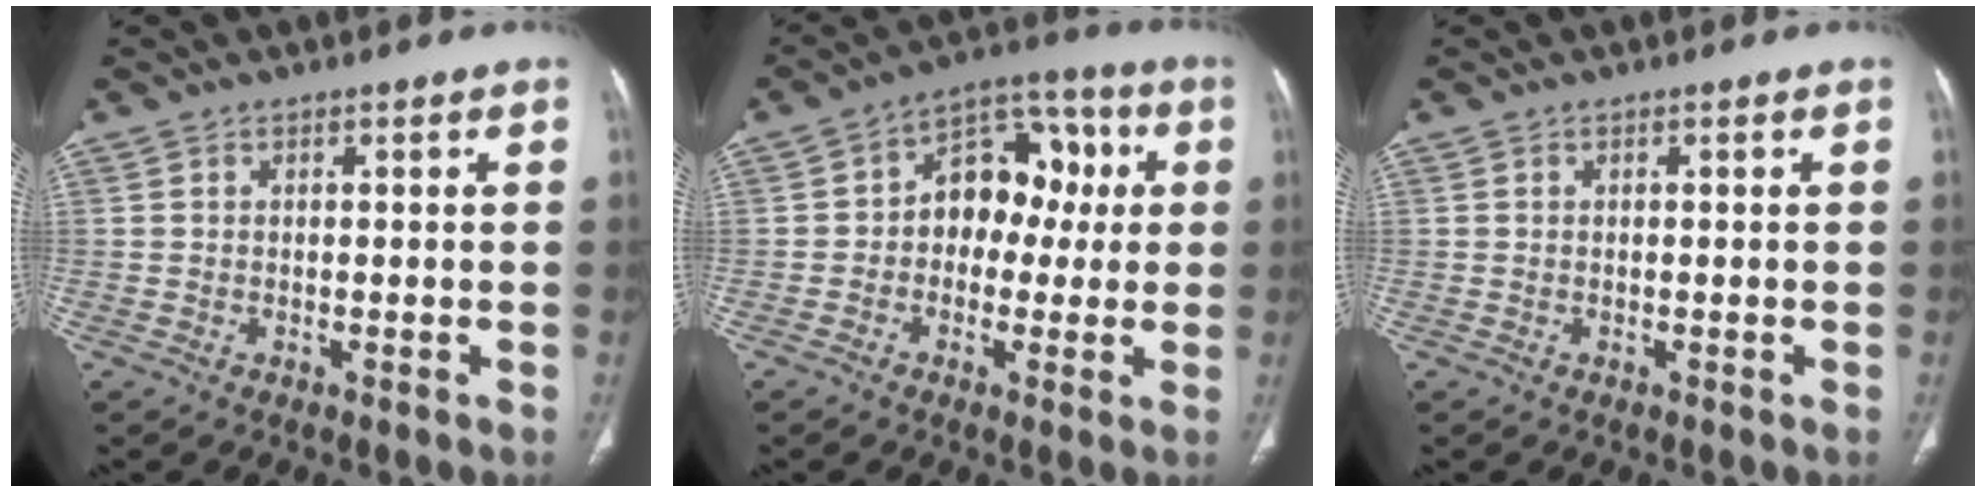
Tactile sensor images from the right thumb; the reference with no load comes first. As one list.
[{"total": 12.0, "force": [0.7, 8.9, 8.1], "torque": [-0.070, 0.038, -0.001]}, {"total": 0.0}]